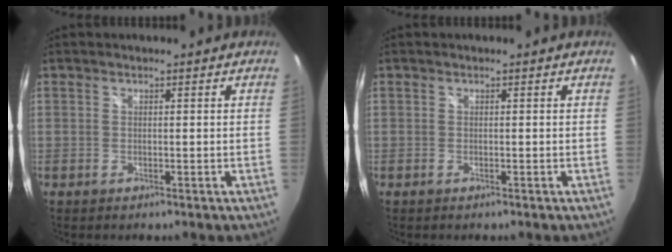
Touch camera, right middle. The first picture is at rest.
{"total": 0.0}